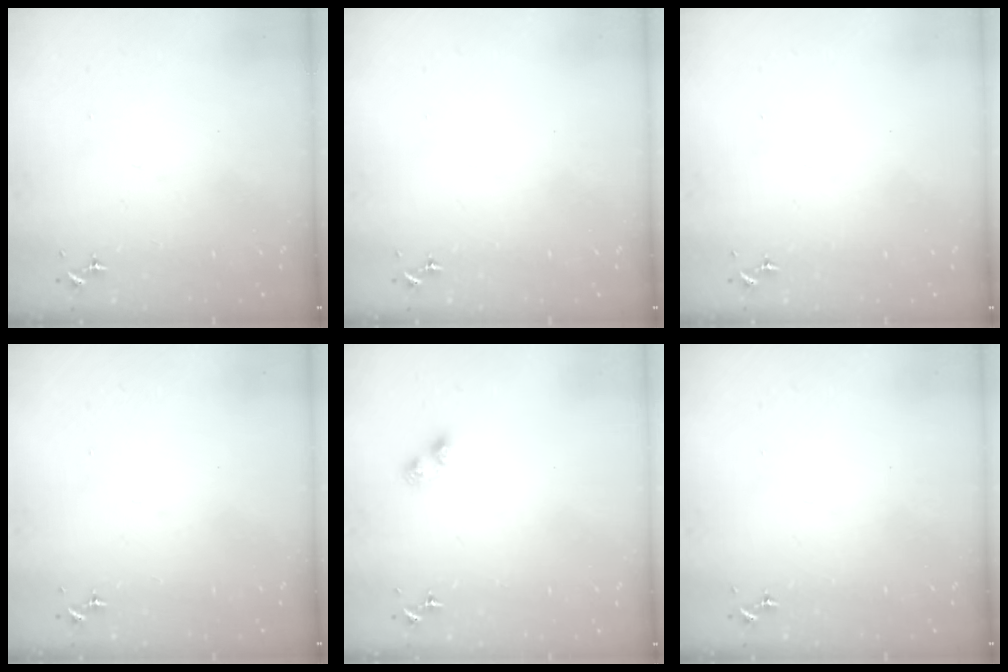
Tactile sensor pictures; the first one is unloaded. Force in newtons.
{"total": 0.0}
{"total": 0.0}
{"total": 0.0}
{"total": 3.3, "press": 3.2, "slide": 0.5}
{"total": 0.0}